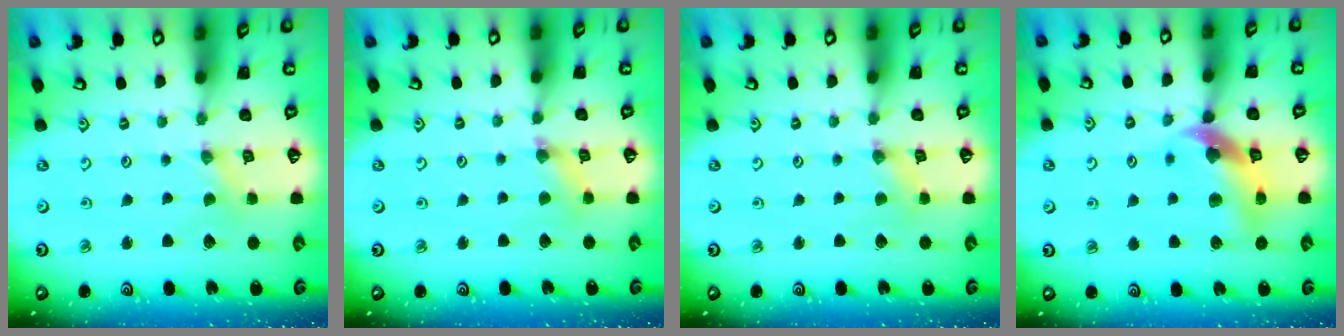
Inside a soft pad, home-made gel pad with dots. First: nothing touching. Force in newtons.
{"total": 2.4, "press": 2.4, "slide": 0.2}
{"total": 1.4, "press": 1.4, "slide": 0.2}
{"total": 12.2, "press": 12.0, "slide": 1.8}